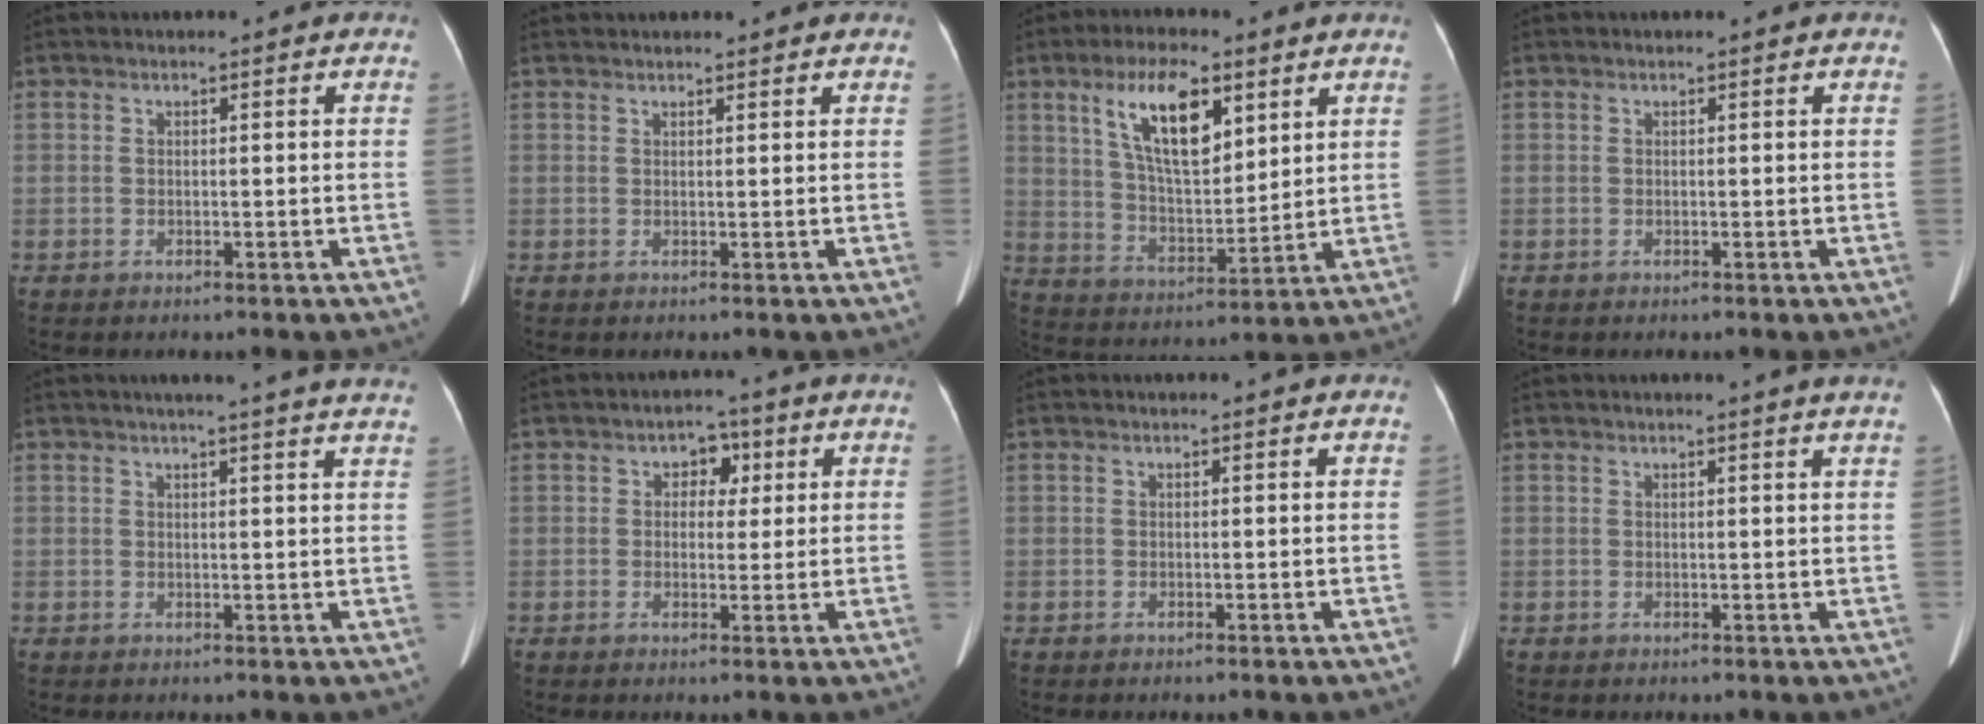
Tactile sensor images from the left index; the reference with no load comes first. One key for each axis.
{"total": 3.3, "fx": 3.1, "fy": 0.6, "fz": 1.0, "tx": -0.013, "ty": 0.031, "tz": 0.040}
{"total": 11.9, "fx": 6.0, "fy": 4.3, "fz": 9.4, "tx": -0.182, "ty": 0.012, "tz": 0.116}
{"total": 0.0}
{"total": 13.1, "fx": 11.7, "fy": -0.1, "fz": 5.9, "tx": -0.083, "ty": -0.007, "tz": 0.124}
{"total": 3.7, "fx": 1.2, "fy": 2.6, "fz": 2.3, "tx": -0.031, "ty": 0.015, "tz": 0.017}
{"total": 0.0}
{"total": 2.1, "fx": 1.8, "fy": -0.7, "fz": 0.9, "tx": -0.021, "ty": -0.010, "tz": 0.018}